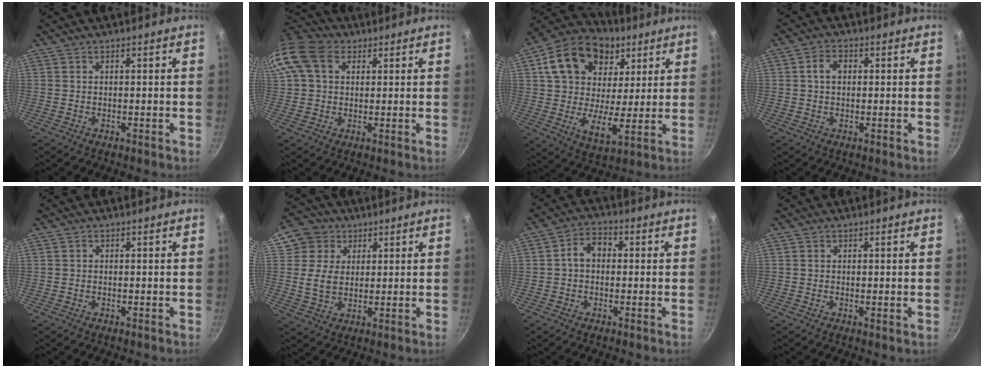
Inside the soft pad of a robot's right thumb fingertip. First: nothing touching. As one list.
[{"total": 11.8, "force": [3.8, 8.8, 6.9], "torque": [-0.129, 0.018, 0.056]}, {"total": 20.7, "force": [7.8, 14.6, 12.4], "torque": [-0.201, -0.007, 0.126]}, {"total": 3.4, "force": [0.5, 2.5, 2.3], "torque": [-0.029, 0.007, 0.005]}, {"total": 0.0}, {"total": 8.7, "force": [3.6, 7.3, 2.9], "torque": [-0.022, -0.006, 0.055]}, {"total": 5.1, "force": [0.2, 3.9, 3.3], "torque": [-0.039, 0.016, -0.008]}, {"total": 0.6, "force": [0.1, 0.2, 0.5], "torque": [-0.008, -0.007, -0.001]}]